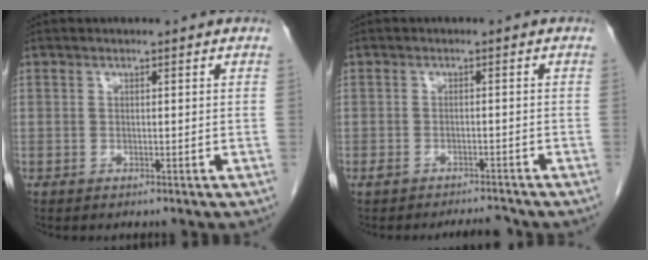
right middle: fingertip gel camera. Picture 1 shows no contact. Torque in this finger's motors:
{"motor_torque": [-0.19, -0.32, 0.07, 0.00]}